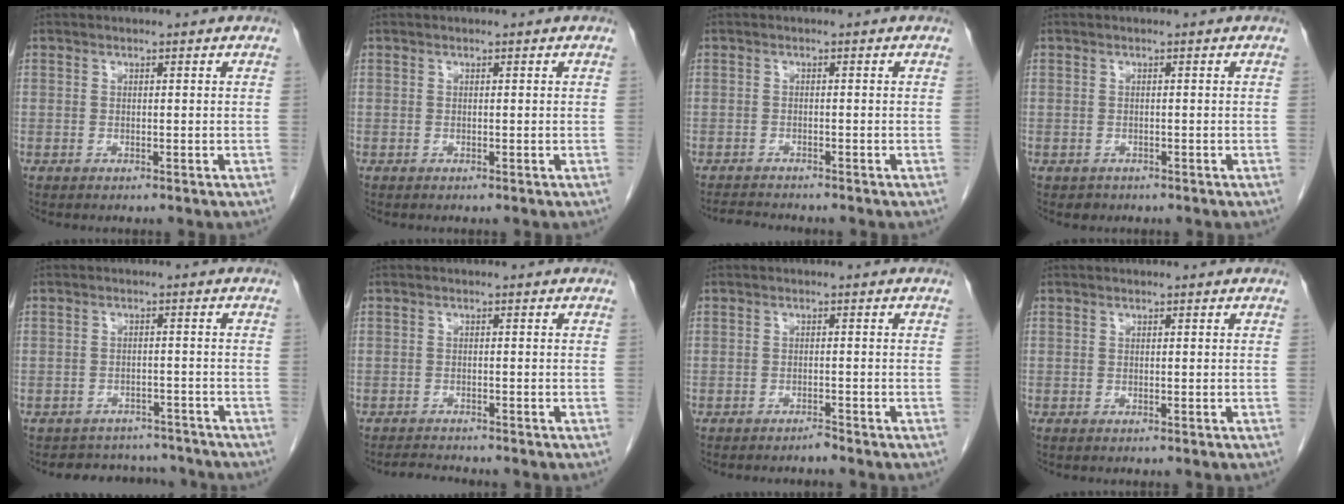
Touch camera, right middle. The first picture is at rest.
{"total": 0.0}
{"total": 3.1, "force": [-3.0, 0.0, 0.6], "torque": [-0.012, -0.014, -0.050]}
{"total": 1.0, "force": [-0.6, 0.8, 0.0], "torque": [-0.007, 0.002, -0.007]}
{"total": 7.0, "force": [-6.5, 2.7, -0.1], "torque": [0.011, 0.020, -0.079]}
{"total": 2.7, "force": [-2.6, -0.1, 0.3], "torque": [-0.010, -0.014, -0.044]}
{"total": 1.5, "force": [-1.4, -0.3, 0.2], "torque": [-0.001, 0.000, -0.023]}
{"total": 0.0}